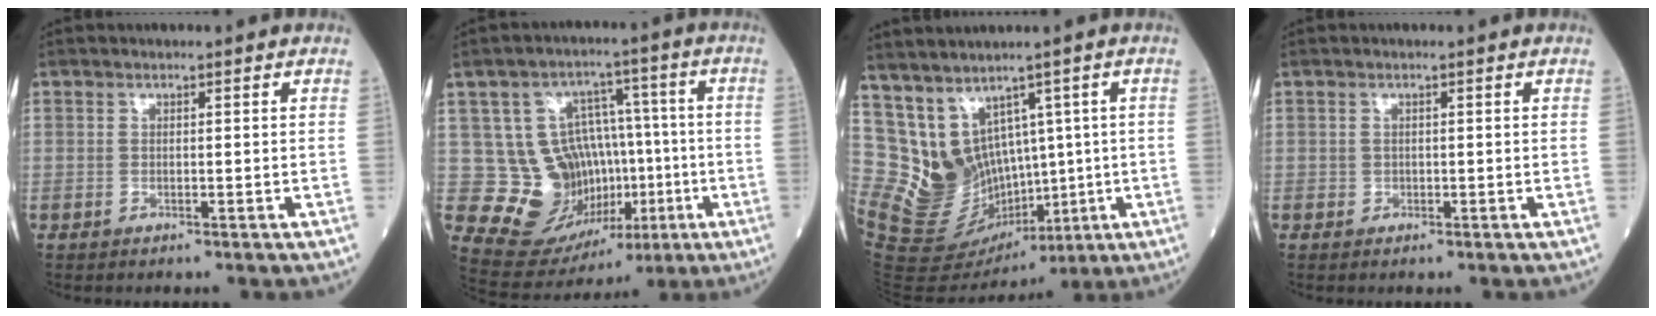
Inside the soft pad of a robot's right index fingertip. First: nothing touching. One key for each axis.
{"total": 12.9, "fx": -1.4, "fy": 10.7, "fz": 7.0, "tx": -0.115, "ty": 0.040, "tz": 0.008}
{"total": 12.6, "fx": 3.0, "fy": 10.4, "fz": 6.5, "tx": -0.138, "ty": 0.044, "tz": 0.106}
{"total": 0.0}